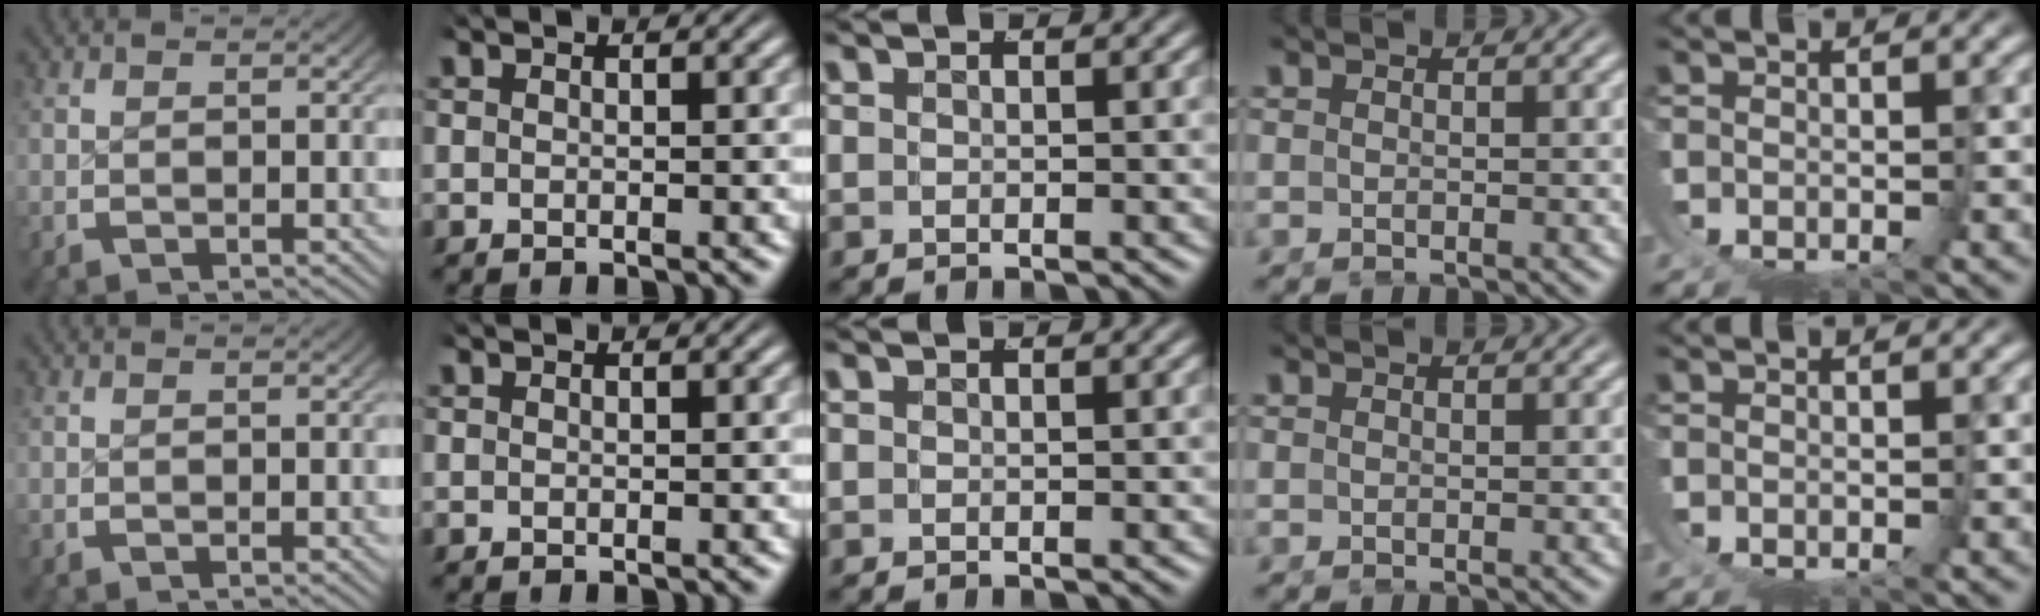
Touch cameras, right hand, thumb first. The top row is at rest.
{}